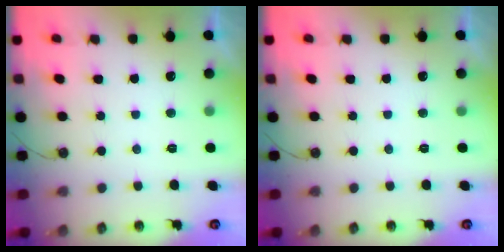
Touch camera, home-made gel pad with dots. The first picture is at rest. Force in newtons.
{"total": 0.0}